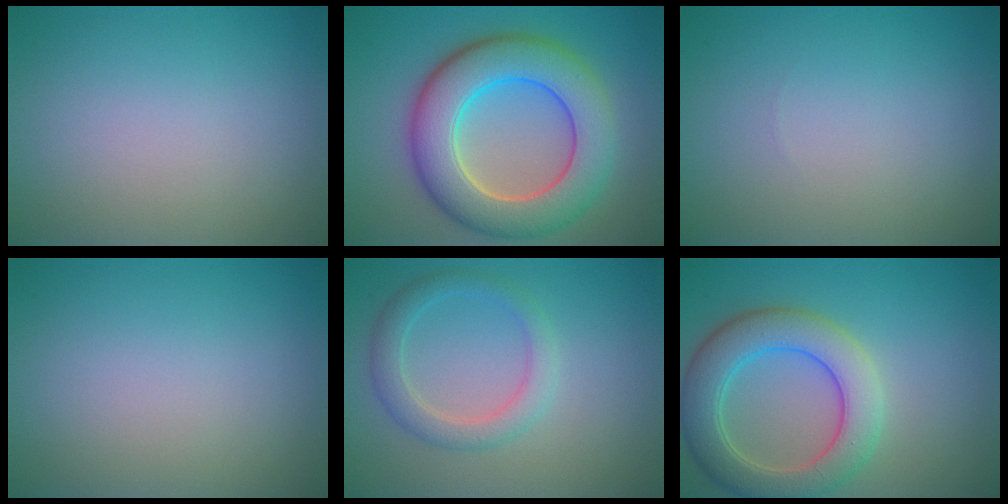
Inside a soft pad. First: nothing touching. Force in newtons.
{"total": 9.7, "press": 9.7, "slide": 0.7}
{"total": 0.0}
{"total": 0.0}
{"total": 2.8, "press": 2.8, "slide": 0.1}
{"total": 6.7, "press": 6.6, "slide": 0.7}